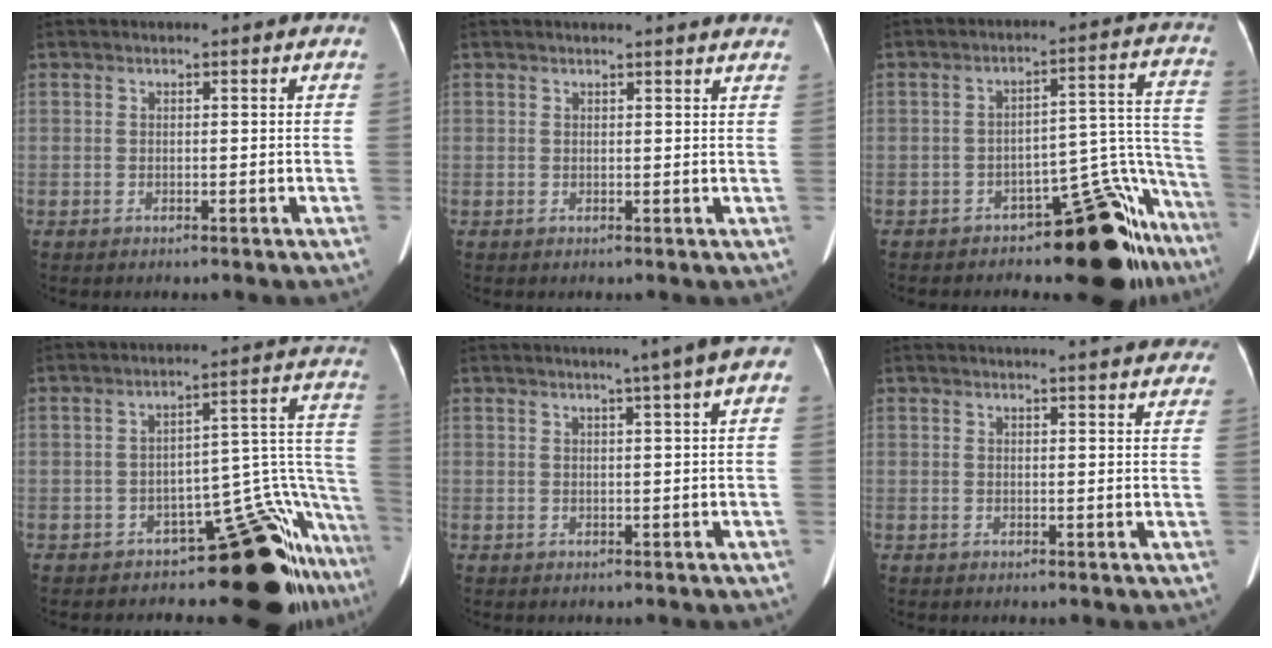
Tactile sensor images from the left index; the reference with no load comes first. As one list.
[{"total": 8.4, "force": [8.0, 0.4, 2.2], "torque": [-0.018, 0.001, 0.066]}, {"total": 14.7, "force": [-11.8, 3.8, 8.0], "torque": [-0.033, 0.061, -0.156]}, {"total": 15.0, "force": [-11.0, 2.7, 9.8], "torque": [-0.042, 0.063, -0.140]}, {"total": 6.9, "force": [3.8, -0.1, 5.7], "torque": [-0.068, 0.018, 0.036]}, {"total": 13.3, "force": [12.2, 1.7, 5.1], "torque": [-0.049, -0.003, 0.125]}]